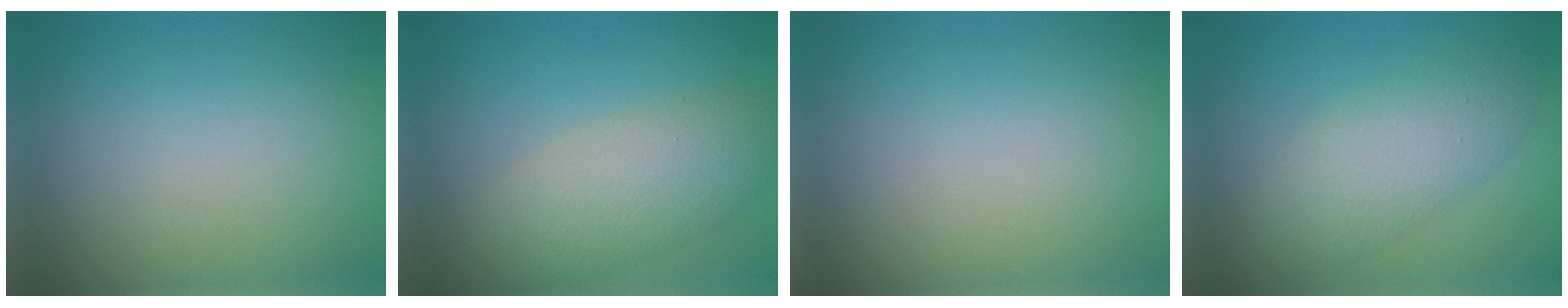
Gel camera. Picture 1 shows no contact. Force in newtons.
{"total": 5.1, "press": 5.1, "slide": 0.4}
{"total": 0.0}
{"total": 5.1, "press": 5.1, "slide": 0.1}